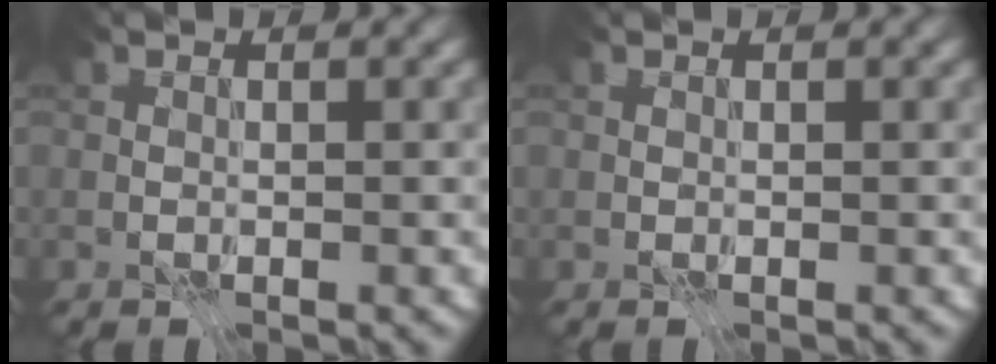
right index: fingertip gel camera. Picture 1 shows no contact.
{"total": 0.0}